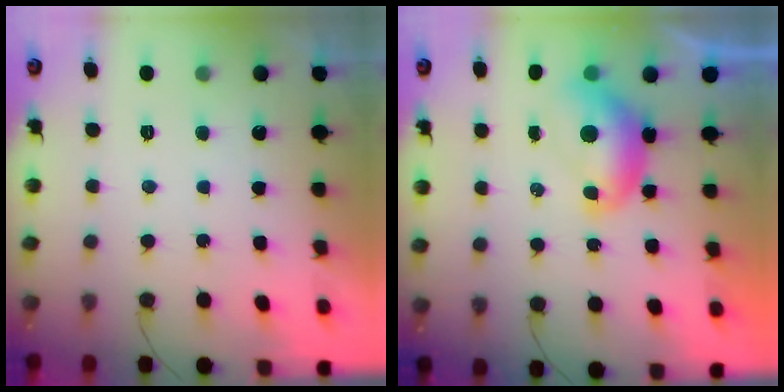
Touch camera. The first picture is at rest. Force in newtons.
{"total": 7.5, "press": 7.4, "slide": 0.8}